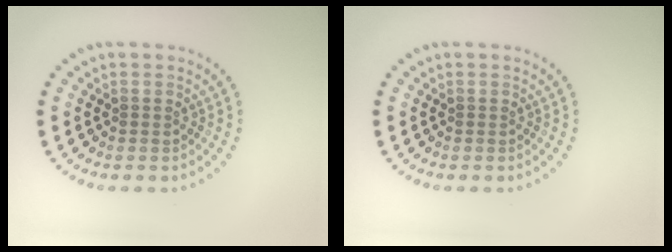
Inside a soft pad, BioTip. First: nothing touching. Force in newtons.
{"total": 0.0}